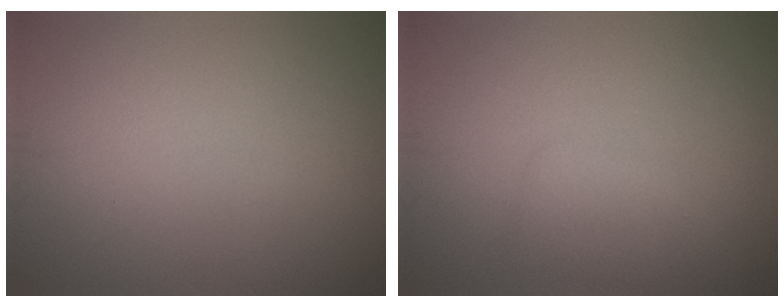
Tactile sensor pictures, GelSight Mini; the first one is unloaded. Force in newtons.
{"total": 1.8, "press": 1.8, "slide": 0.0}